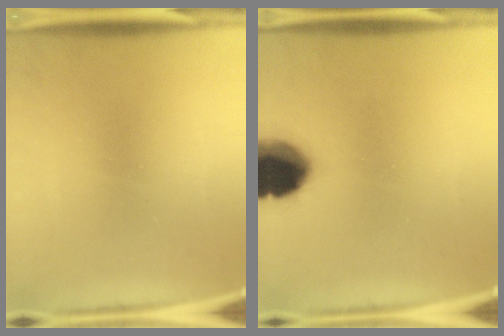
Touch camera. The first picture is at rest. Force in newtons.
{"total": 14.6}